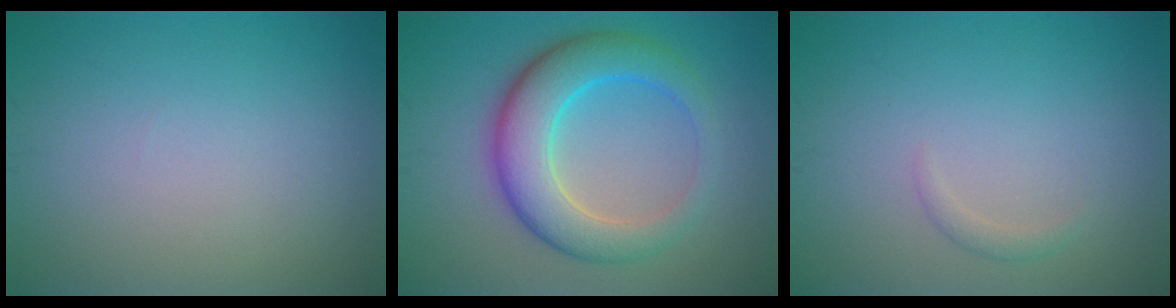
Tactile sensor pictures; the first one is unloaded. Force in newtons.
{"total": 7.1, "press": 7.1, "slide": 0.2}
{"total": 0.8, "press": 0.8, "slide": 0.1}